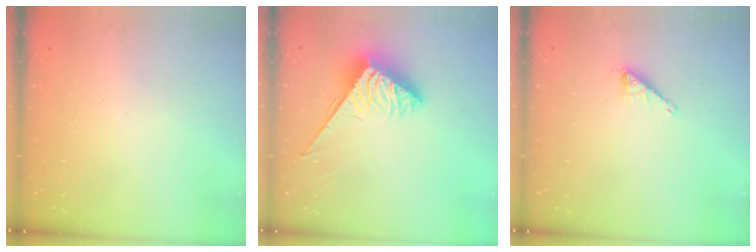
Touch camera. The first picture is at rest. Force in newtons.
{"total": 4.0, "press": 4.0, "slide": 0.5}
{"total": 1.8, "press": 1.8, "slide": 0.0}